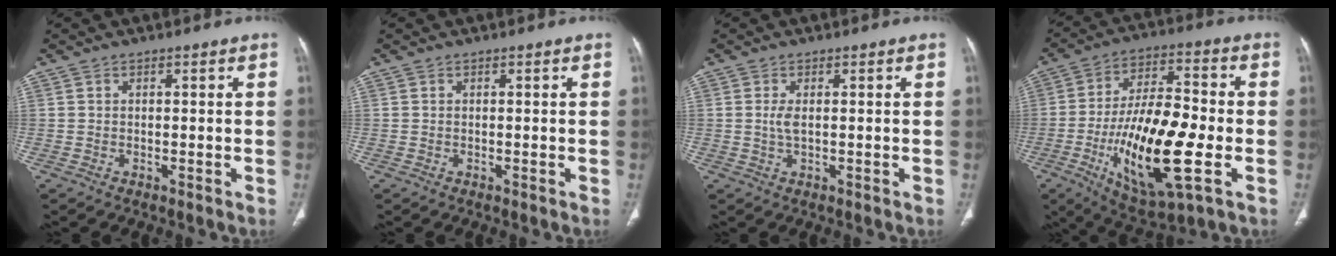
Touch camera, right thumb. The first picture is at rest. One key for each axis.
{"total": 0.0}
{"total": 1.9, "fx": 0.2, "fy": 0.6, "fz": 1.8, "tx": -0.045, "ty": -0.002, "tz": 0.006}
{"total": 21.9, "fx": -5.3, "fy": 7.5, "fz": 19.9, "tx": -0.356, "ty": 0.010, "tz": -0.081}